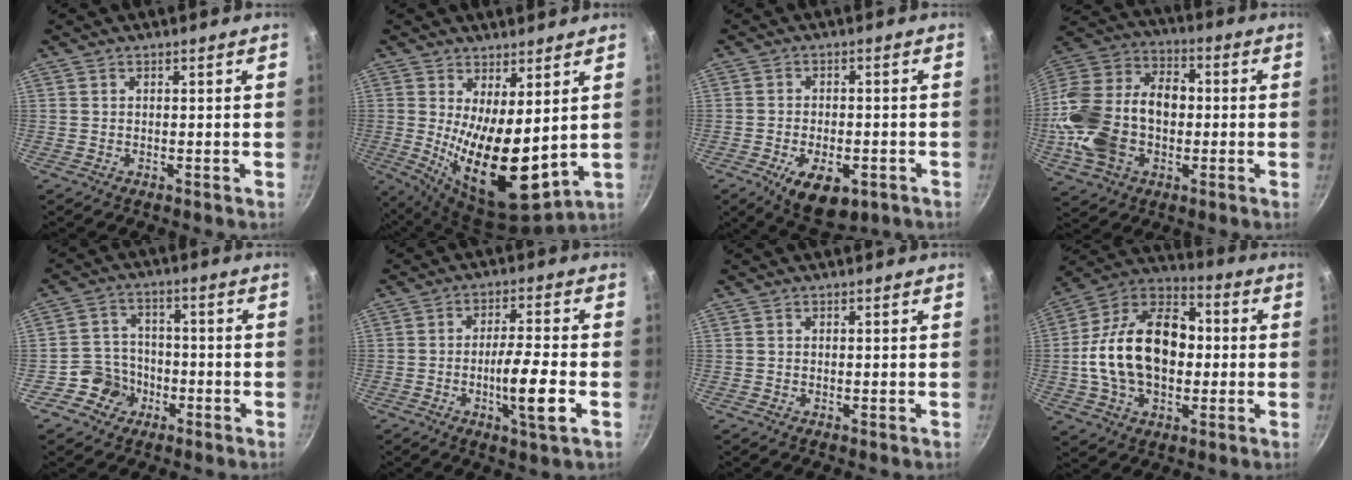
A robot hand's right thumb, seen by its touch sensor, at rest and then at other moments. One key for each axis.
{"total": 15.0, "fx": 2.0, "fy": 6.2, "fz": 13.5, "tx": -0.212, "ty": -0.048, "tz": 0.050}
{"total": 10.1, "fx": -4.2, "fy": 5.3, "fz": 7.5, "tx": -0.103, "ty": 0.009, "tz": -0.054}
{"total": 22.3, "fx": -2.5, "fy": 15.6, "fz": 15.8, "tx": -0.292, "ty": 0.048, "tz": -0.049}
{"total": 6.9, "fx": -3.2, "fy": 6.0, "fz": 1.3, "tx": 0.006, "ty": 0.037, "tz": -0.062}
{"total": 9.0, "fx": -2.7, "fy": 1.2, "fz": 8.5, "tx": -0.146, "ty": 0.014, "tz": -0.049}
{"total": 0.0}
{"total": 21.9, "fx": -0.4, "fy": 14.5, "fz": 16.3, "tx": -0.256, "ty": 0.043, "tz": -0.019}